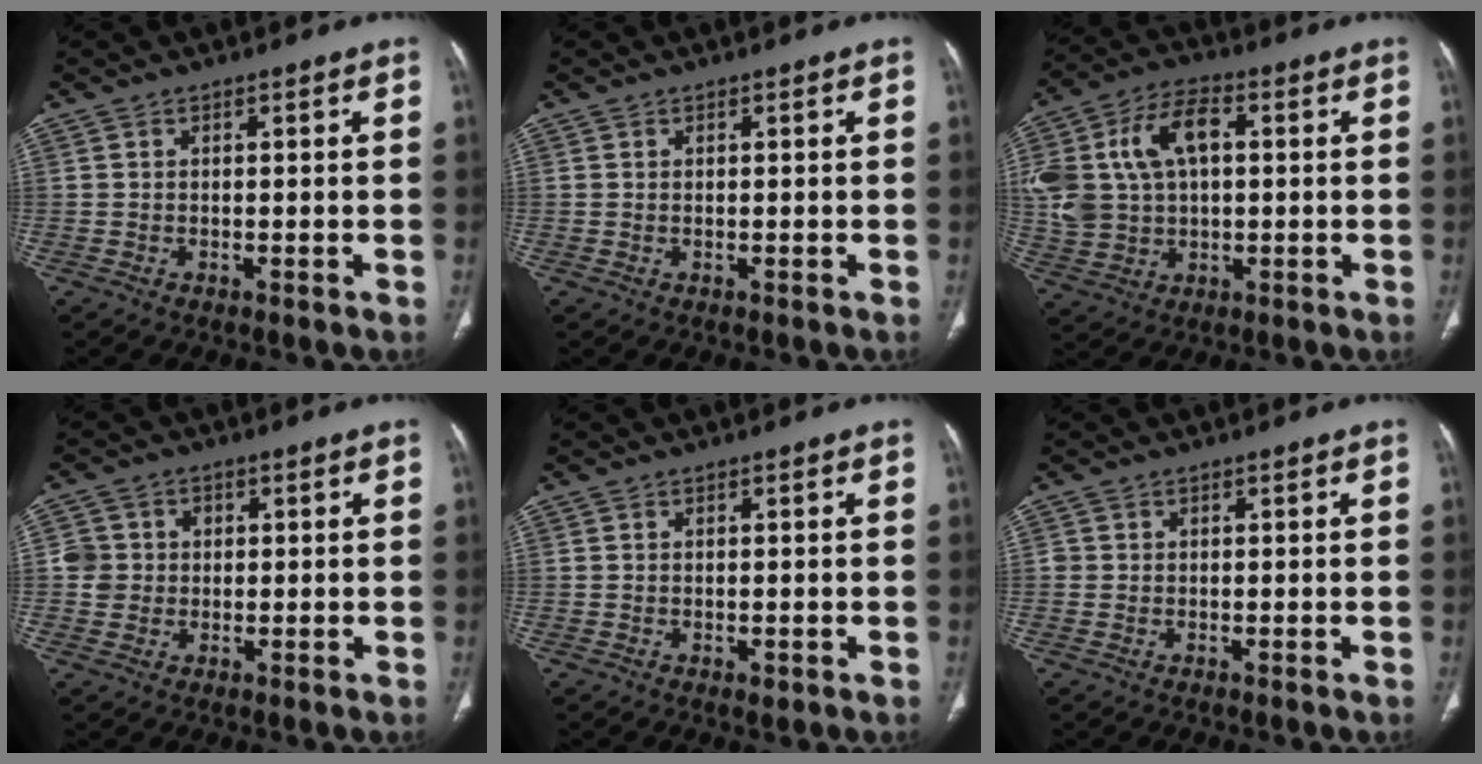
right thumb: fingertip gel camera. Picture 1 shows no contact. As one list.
[{"total": 0.0}, {"total": 17.9, "force": [3.3, 11.5, 13.3], "torque": [-0.277, 0.021, 0.062]}, {"total": 4.7, "force": [0.3, 4.6, 0.9], "torque": [0.010, 0.008, 0.003]}, {"total": 1.1, "force": [-0.4, 0.6, 0.9], "torque": [-0.014, -0.003, -0.002]}, {"total": 0.7, "force": [-0.1, 0.7, 0.1], "torque": [0.003, 0.004, -0.001]}]